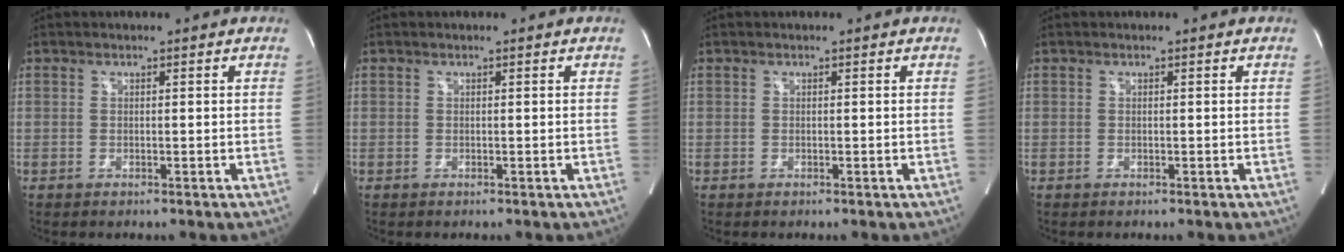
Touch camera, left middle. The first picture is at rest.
{"total": 0.0}
{"total": 0.0}
{"total": 0.0}